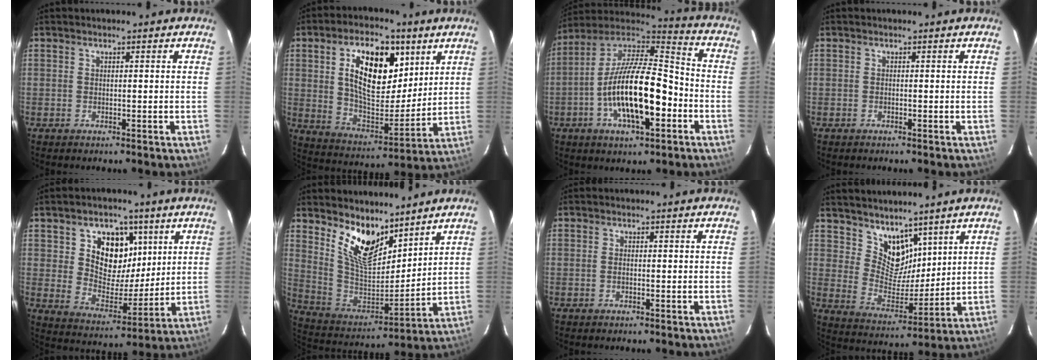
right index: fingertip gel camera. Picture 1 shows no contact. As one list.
[{"total": 17.8, "force": [6.4, 9.0, 14.0], "torque": [-0.240, 0.010, 0.114]}, {"total": 20.0, "force": [-6.0, 7.5, 17.6], "torque": [-0.330, 0.003, -0.112]}, {"total": 0.0}, {"total": 12.7, "force": [4.8, 9.2, 7.2], "torque": [-0.129, -0.002, 0.091]}, {"total": 13.8, "force": [9.7, 6.1, 7.7], "torque": [-0.150, -0.013, 0.192]}, {"total": 0.7, "force": [-0.4, 0.4, 0.3], "torque": [-0.006, 0.002, -0.009]}, {"total": 9.3, "force": [6.7, 5.5, 3.3], "torque": [-0.051, -0.004, 0.135]}]